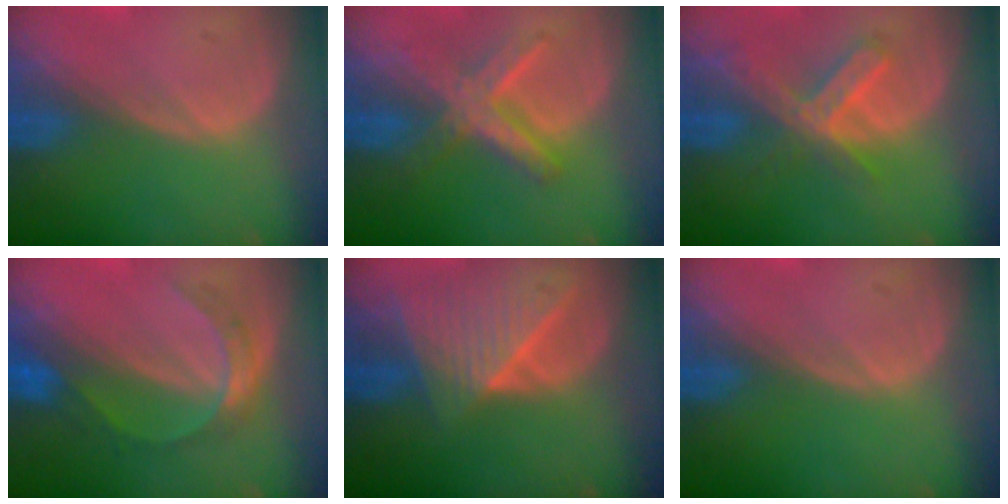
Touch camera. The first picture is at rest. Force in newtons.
{"total": 6.3, "press": 6.3, "slide": 0.2}
{"total": 6.9, "press": 5.9, "slide": 3.5}
{"total": 6.1, "press": 5.3, "slide": 3.1}
{"total": 8.3, "press": 7.5, "slide": 3.5}
{"total": 0.0}